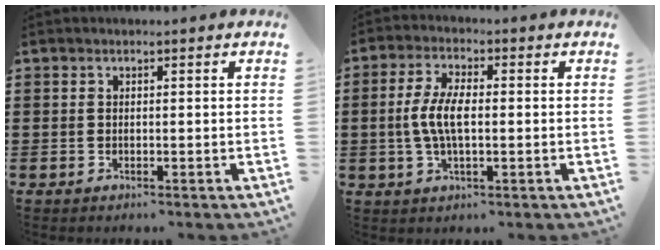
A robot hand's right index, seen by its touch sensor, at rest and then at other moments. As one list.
[{"total": 6.0, "force": [-0.5, 2.3, 5.5], "torque": [-0.125, -0.005, -0.018]}]